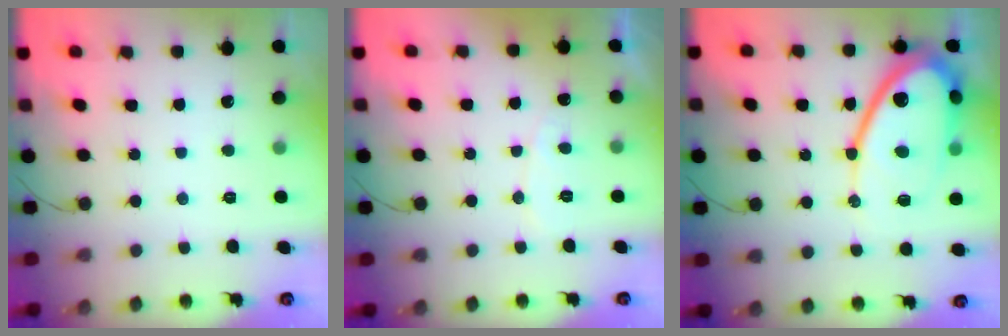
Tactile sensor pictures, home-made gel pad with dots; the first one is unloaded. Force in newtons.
{"total": 4.8, "press": 4.8, "slide": 0.4}
{"total": 17.8, "press": 17.7, "slide": 1.3}